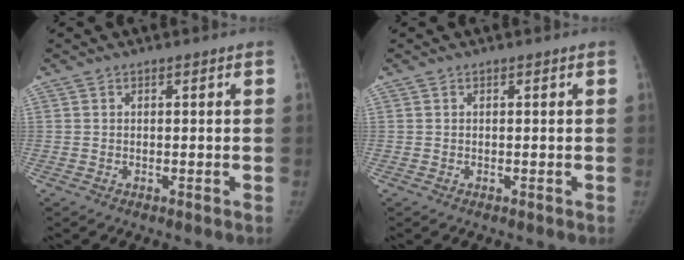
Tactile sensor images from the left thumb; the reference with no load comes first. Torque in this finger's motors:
{"motor_torque": [0.00, 0.00, 0.09, 0.02, 0.00]}